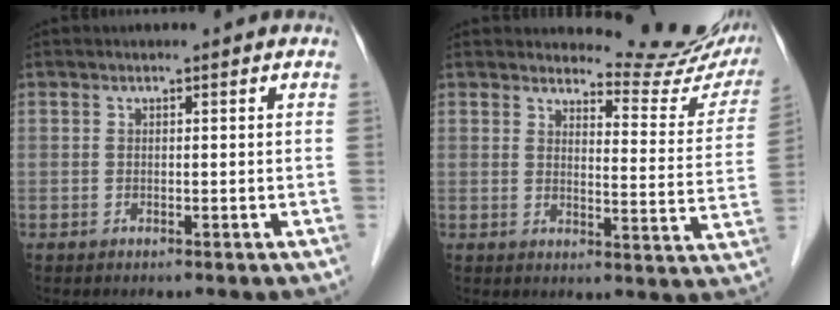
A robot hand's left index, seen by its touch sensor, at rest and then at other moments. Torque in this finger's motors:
{"motor_torque": [1.20, -0.94, 0.23, -0.01]}